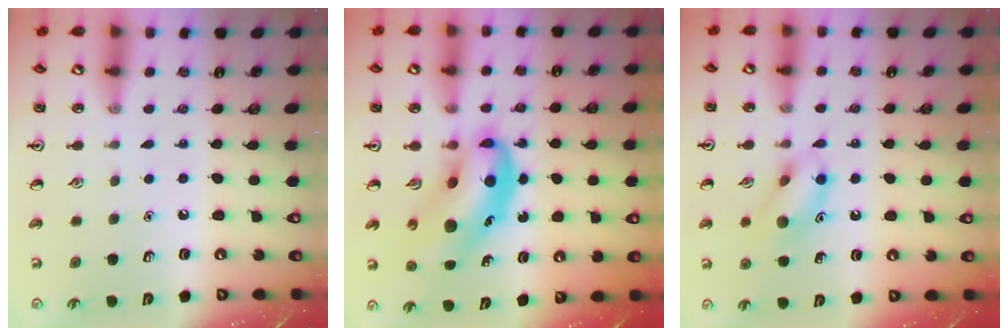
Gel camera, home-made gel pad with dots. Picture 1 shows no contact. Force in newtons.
{"total": 12.5, "press": 12.0, "slide": 3.5}
{"total": 11.4, "press": 11.4, "slide": 0.8}